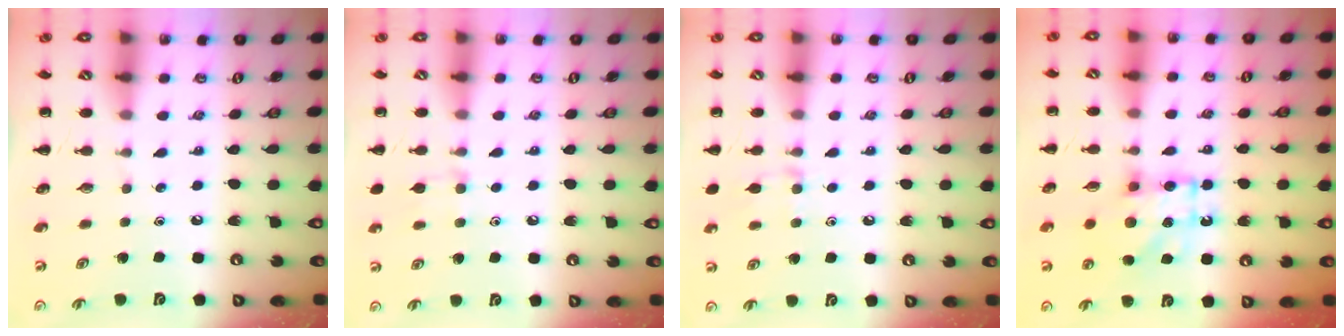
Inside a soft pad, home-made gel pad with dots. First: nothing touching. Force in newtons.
{"total": 7.5, "press": 7.2, "slide": 2.3}
{"total": 6.9, "press": 6.5, "slide": 2.3}
{"total": 11.9, "press": 11.9, "slide": 1.4}